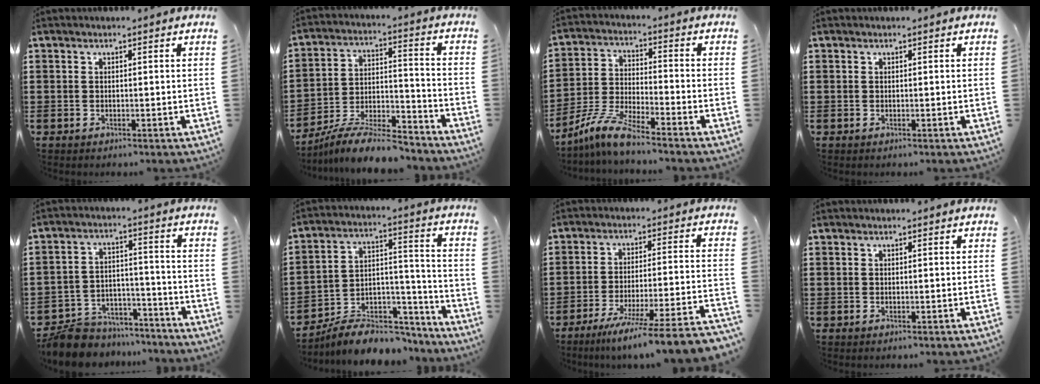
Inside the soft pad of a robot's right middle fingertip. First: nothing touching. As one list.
[{"total": 10.0, "force": [-9.1, 1.2, 4.0], "torque": [-0.073, 0.018, -0.178]}, {"total": 7.6, "force": [-6.6, 0.4, 3.9], "torque": [-0.101, -0.011, -0.134]}, {"total": 0.0}, {"total": 7.7, "force": [-7.4, 1.9, 1.0], "torque": [-0.021, 0.022, -0.145]}, {"total": 7.9, "force": [-7.1, 2.8, 2.2], "torque": [-0.038, 0.021, -0.137]}, {"total": 7.9, "force": [-6.6, -1.2, 4.2], "torque": [-0.064, -0.018, -0.129]}, {"total": 0.0}]